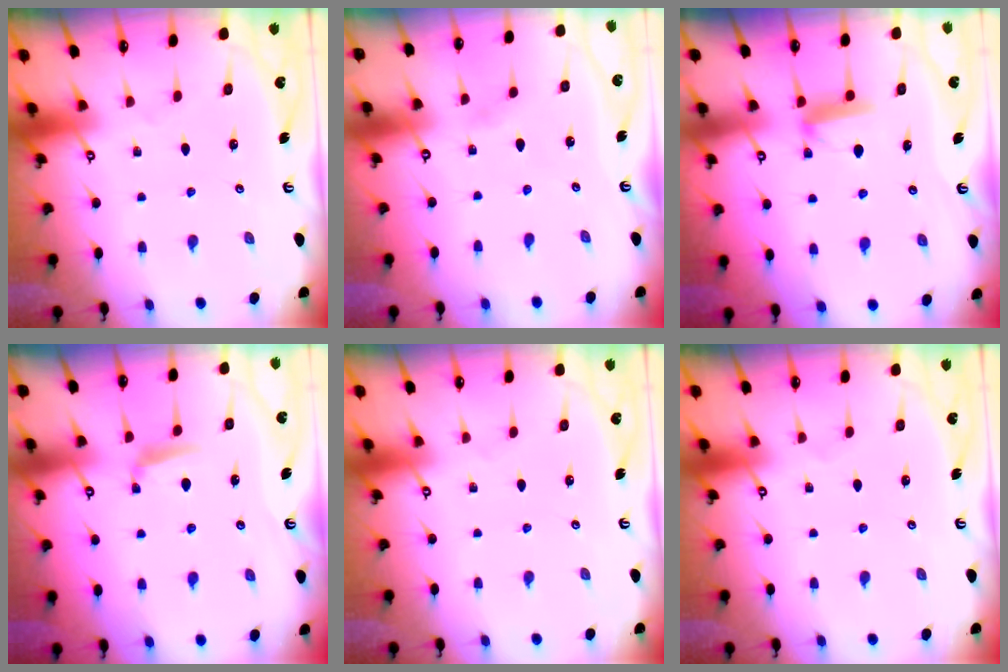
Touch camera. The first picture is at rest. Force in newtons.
{"total": 1.2, "press": 1.2, "slide": 0.1}
{"total": 6.2, "press": 6.2, "slide": 0.6}
{"total": 6.0, "press": 5.9, "slide": 0.8}
{"total": 0.0}
{"total": 0.0}